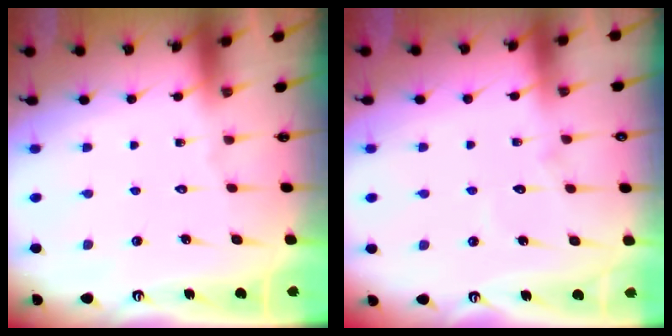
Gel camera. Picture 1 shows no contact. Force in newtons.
{"total": 5.1, "press": 5.1, "slide": 0.5}